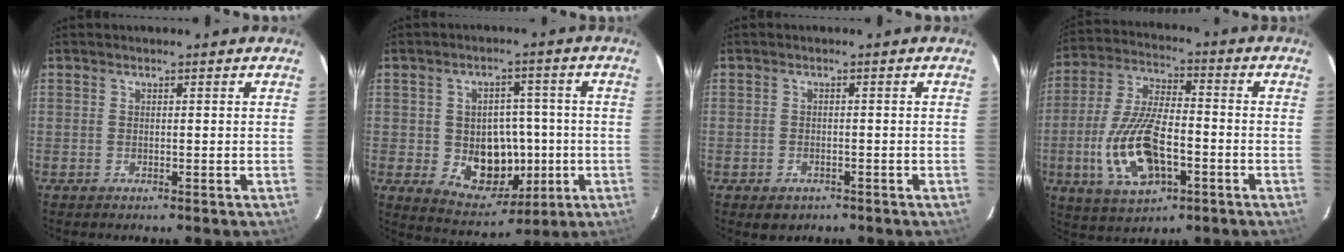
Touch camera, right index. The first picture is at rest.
{"total": 11.3, "force": [-1.9, 8.9, 6.7], "torque": [-0.124, 0.004, -0.008]}
{"total": 3.0, "force": [-1.8, 2.2, 1.1], "torque": [-0.026, -0.002, -0.020]}
{"total": 16.2, "force": [-4.8, 7.2, 13.7], "torque": [-0.297, -0.007, -0.082]}